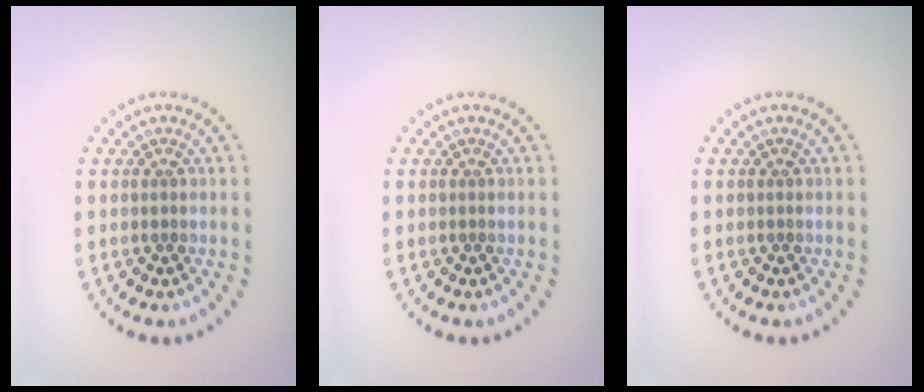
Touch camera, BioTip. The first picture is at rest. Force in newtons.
{"total": 0.0}
{"total": 0.0}